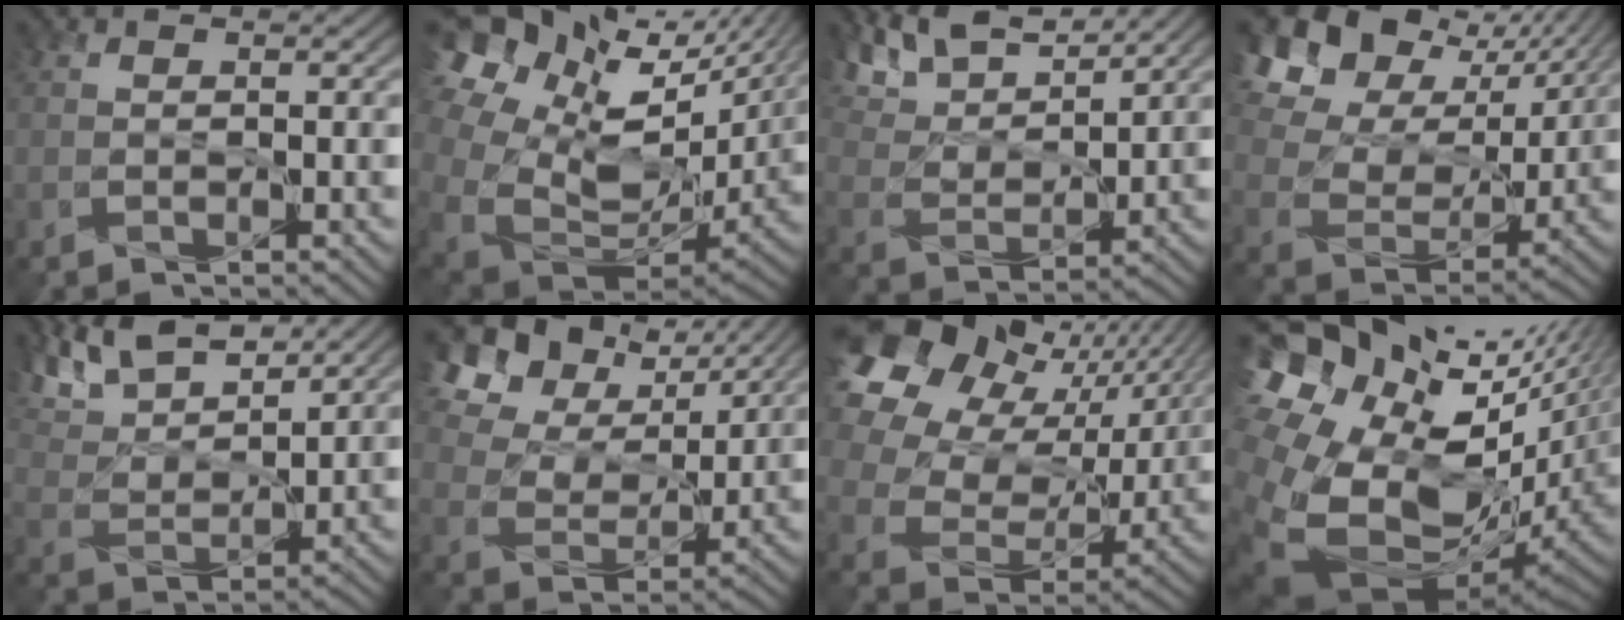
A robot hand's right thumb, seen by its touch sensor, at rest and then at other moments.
{"total": 19.3, "force": [8.7, 12.6, 11.8], "torque": [-0.248, 0.015, 0.193]}
{"total": 11.4, "force": [9.5, 3.5, 5.0], "torque": [-0.134, 0.012, 0.168]}
{"total": 19.3, "force": [10.2, 13.4, 9.4], "torque": [-0.254, 0.063, 0.206]}
{"total": 11.4, "force": [9.2, 3.7, 5.4], "torque": [-0.143, 0.015, 0.165]}
{"total": 16.0, "force": [9.6, 10.5, 7.5], "torque": [-0.209, 0.047, 0.188]}
{"total": 22.0, "force": [10.5, 15.6, 11.4], "torque": [-0.301, 0.065, 0.201]}
{"total": 18.5, "force": [3.4, 12.2, 13.6], "torque": [-0.292, -0.030, 0.113]}